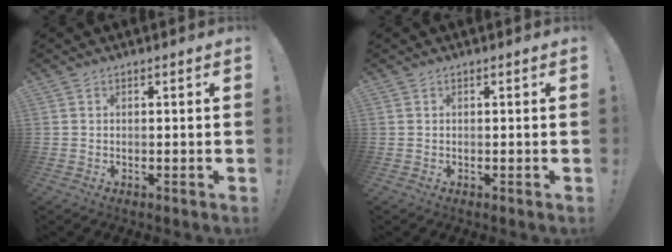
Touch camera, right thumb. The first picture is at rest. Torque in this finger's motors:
{"motor_torque": [0.00, 0.00, 0.00, 0.00, 0.00]}